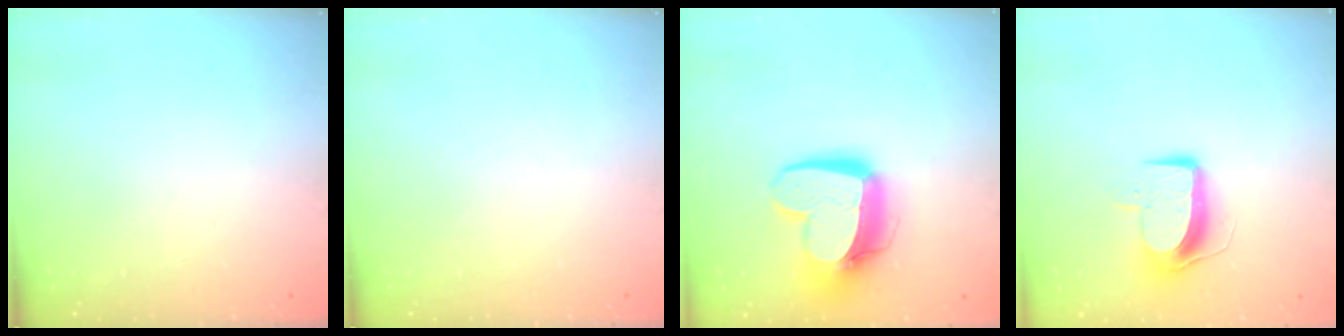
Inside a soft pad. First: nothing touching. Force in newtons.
{"total": 0.0}
{"total": 15.2, "press": 15.2, "slide": 1.4}
{"total": 9.5, "press": 9.5, "slide": 0.5}